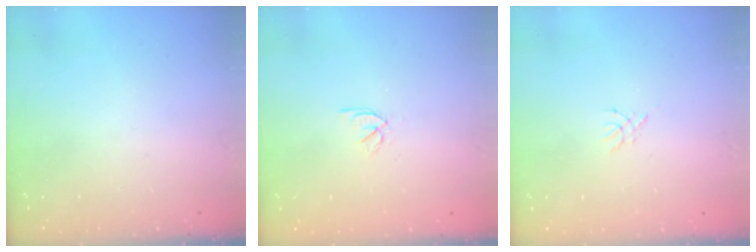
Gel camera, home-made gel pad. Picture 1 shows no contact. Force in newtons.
{"total": 2.4, "press": 2.3, "slide": 0.7}
{"total": 1.4, "press": 1.4, "slide": 0.3}